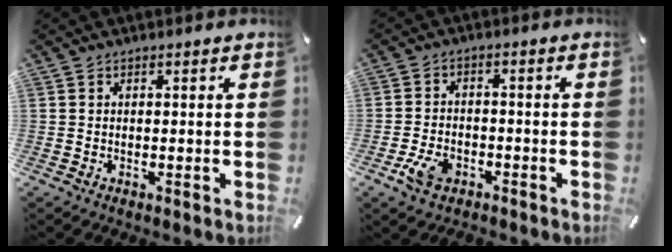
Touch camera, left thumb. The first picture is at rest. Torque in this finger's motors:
{"motor_torque": [-0.32, 0.44, 0.03, 0.24, 0.07]}